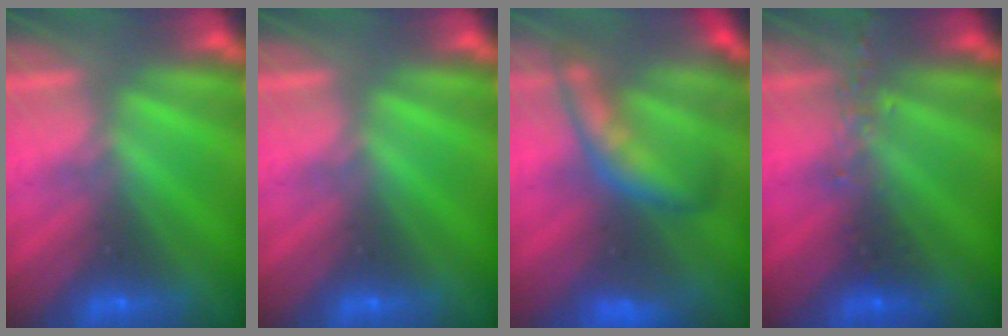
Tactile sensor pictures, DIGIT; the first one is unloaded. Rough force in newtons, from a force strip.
{"total": 0.0}
{"total": 5.8}
{"total": 2.4}